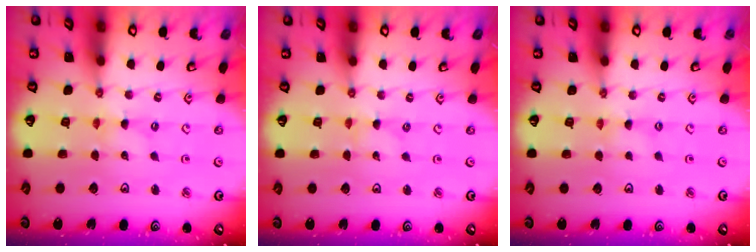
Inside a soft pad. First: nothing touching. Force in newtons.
{"total": 0.0}
{"total": 0.0}